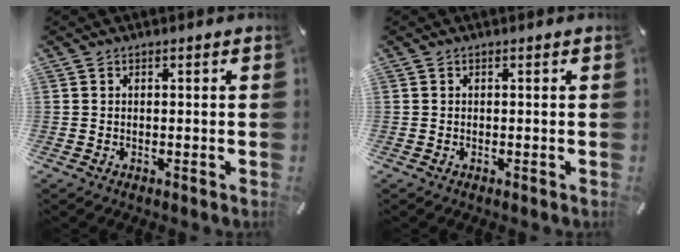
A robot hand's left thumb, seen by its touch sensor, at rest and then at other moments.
{"total": 0.0}